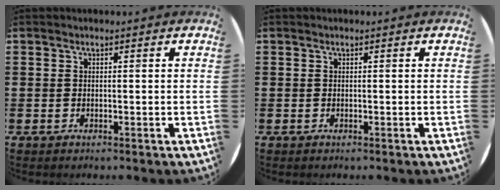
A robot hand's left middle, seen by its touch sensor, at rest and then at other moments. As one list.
[{"total": 0.0}]